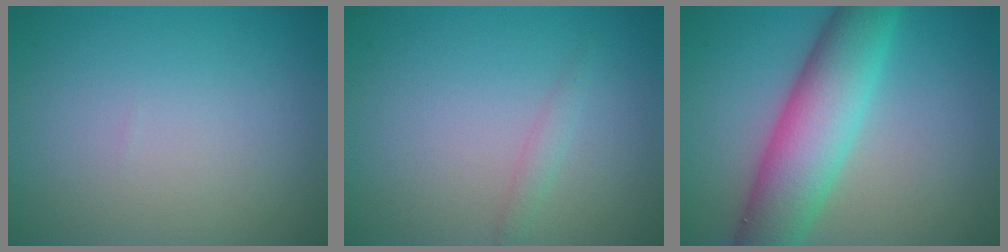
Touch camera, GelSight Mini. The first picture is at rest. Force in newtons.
{"total": 1.0, "press": 1.0, "slide": 0.0}
{"total": 8.3, "press": 8.3, "slide": 0.1}